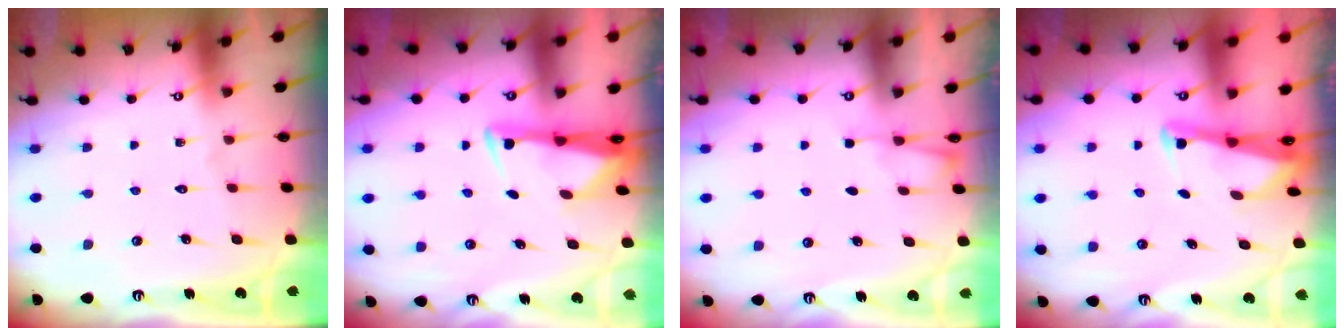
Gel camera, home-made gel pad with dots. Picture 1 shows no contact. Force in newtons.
{"total": 2.9, "press": 2.8, "slide": 1.0}
{"total": 2.4, "press": 2.4, "slide": 0.4}
{"total": 2.5, "press": 2.5, "slide": 0.2}